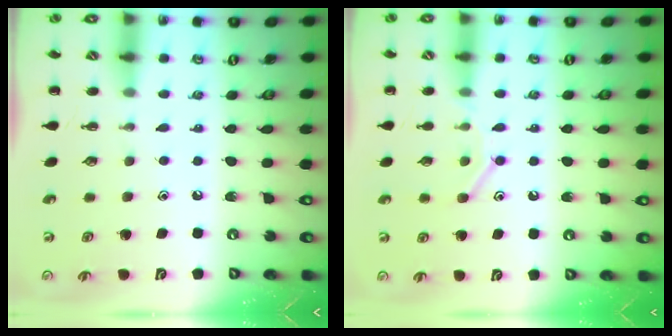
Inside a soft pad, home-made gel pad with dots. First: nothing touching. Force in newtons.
{"total": 9.4, "press": 9.2, "slide": 1.7}